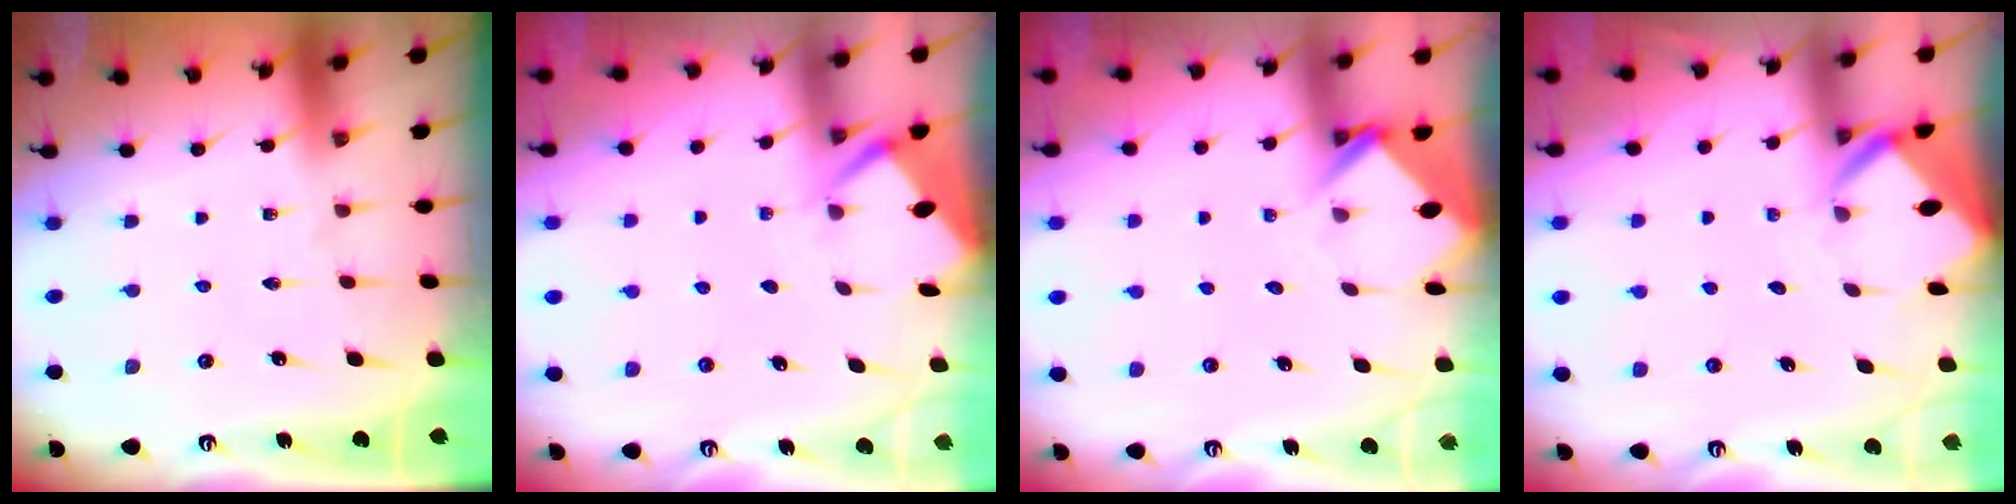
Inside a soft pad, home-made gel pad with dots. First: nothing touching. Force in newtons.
{"total": 2.6, "press": 2.6, "slide": 0.4}
{"total": 3.6, "press": 3.6, "slide": 0.3}
{"total": 3.1, "press": 3.1, "slide": 0.2}